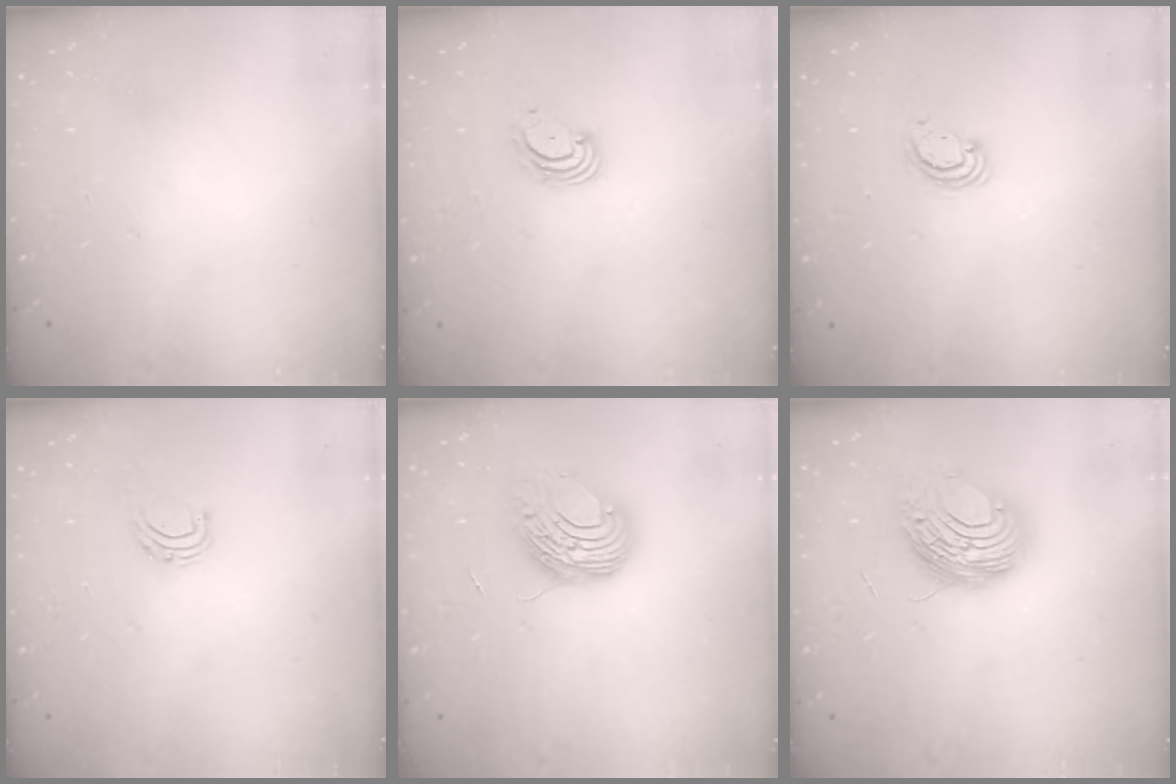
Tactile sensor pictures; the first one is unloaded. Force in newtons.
{"total": 3.5, "press": 3.5, "slide": 0.4}
{"total": 3.0, "press": 2.9, "slide": 0.3}
{"total": 4.5, "press": 4.5, "slide": 0.4}
{"total": 9.0, "press": 9.0, "slide": 0.9}
{"total": 10.6, "press": 10.5, "slide": 1.5}